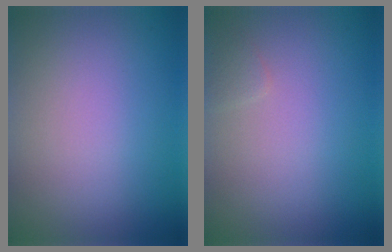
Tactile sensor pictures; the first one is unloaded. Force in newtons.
{"total": 0.7, "press": 0.7, "slide": 0.0}